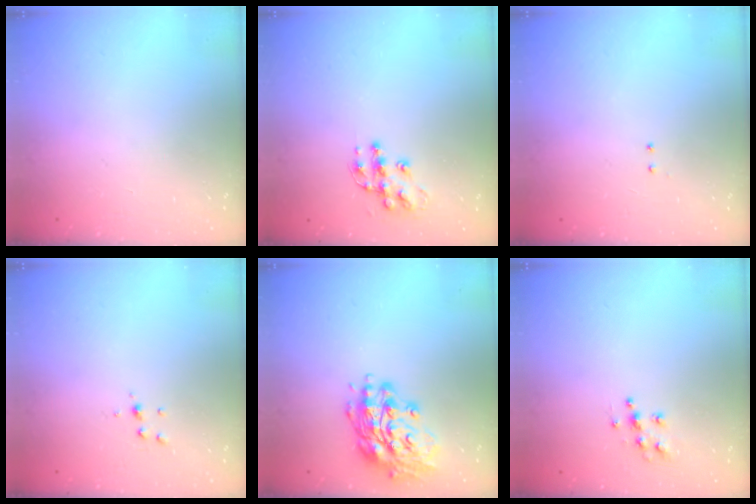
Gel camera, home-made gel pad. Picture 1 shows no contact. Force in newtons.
{"total": 10.7, "press": 10.7, "slide": 0.6}
{"total": 2.0, "press": 2.0, "slide": 0.4}
{"total": 3.8, "press": 3.8, "slide": 0.4}
{"total": 15.0, "press": 14.7, "slide": 2.6}
{"total": 6.2, "press": 6.2, "slide": 0.2}